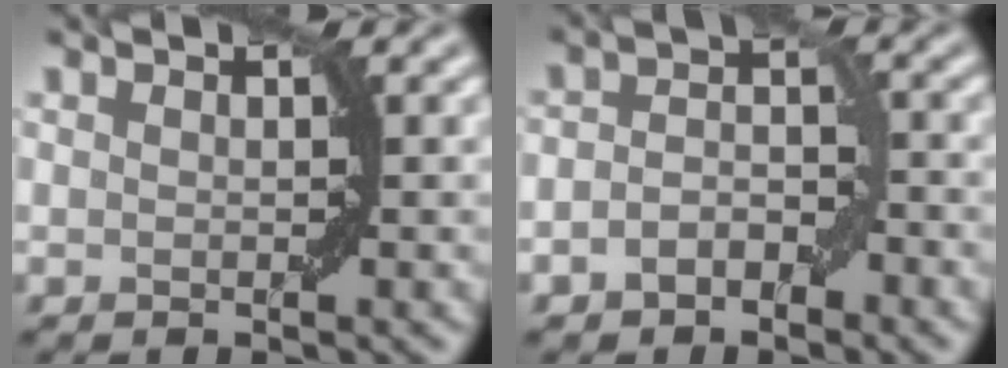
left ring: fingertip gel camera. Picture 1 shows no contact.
{"total": 3.0, "force": [-1.6, 1.9, 1.6], "torque": [-0.027, 0.008, -0.031]}